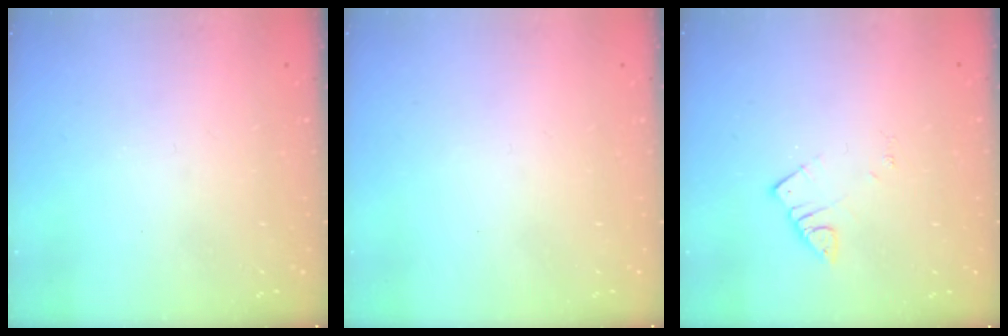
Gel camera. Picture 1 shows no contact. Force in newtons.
{"total": 1.7, "press": 1.6, "slide": 0.1}
{"total": 2.6, "press": 2.6, "slide": 0.1}